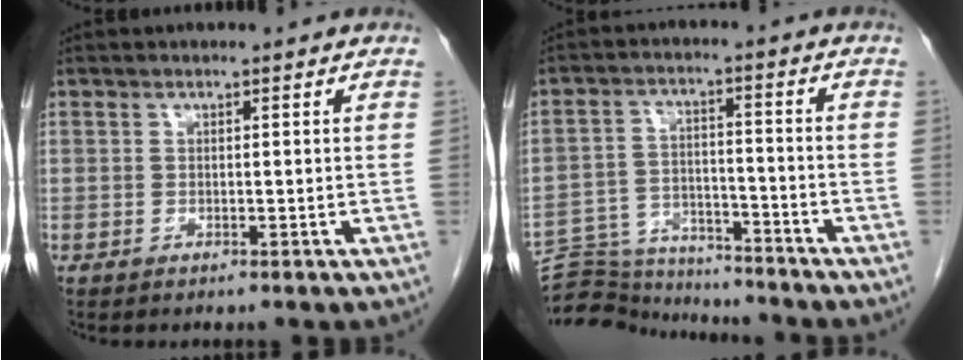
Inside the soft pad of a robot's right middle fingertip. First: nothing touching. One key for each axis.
{"total": 12.0, "fx": -11.9, "fy": 1.6, "fz": 0.9, "tx": -0.015, "ty": 0.026, "tz": -0.190}